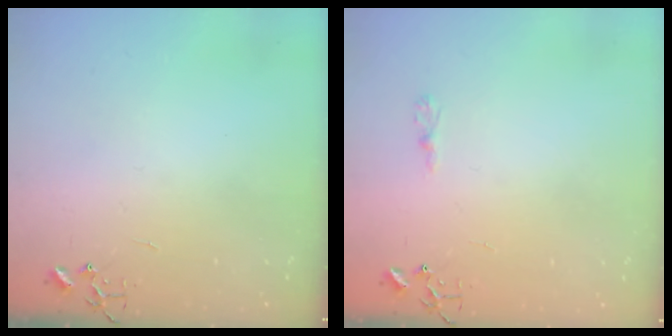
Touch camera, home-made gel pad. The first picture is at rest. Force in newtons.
{"total": 3.6, "press": 3.6, "slide": 0.4}